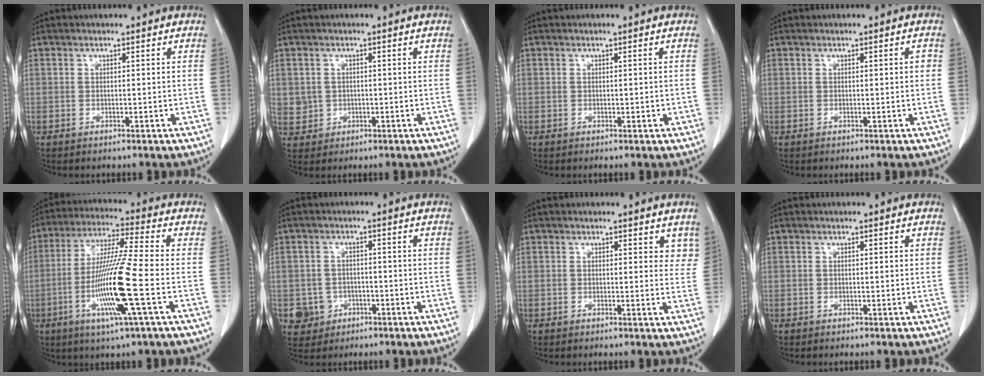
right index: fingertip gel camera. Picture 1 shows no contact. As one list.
[{"total": 3.9, "force": [0.2, 3.9, 0.8], "torque": [-0.015, 0.004, 0.016]}, {"total": 0.9, "force": [-0.1, 0.6, 0.6], "torque": [-0.007, 0.005, 0.002]}, {"total": 0.8, "force": [0.1, 0.2, 0.8], "torque": [-0.010, 0.001, 0.001]}, {"total": 13.8, "force": [-3.9, -0.8, 13.2], "torque": [-0.266, -0.015, -0.079]}, {"total": 4.7, "force": [-1.6, 4.4, 0.4], "torque": [0.001, 0.011, -0.021]}, {"total": 3.2, "force": [2.4, 1.7, 1.2], "torque": [0.006, -0.005, 0.019]}, {"total": 0.0}]